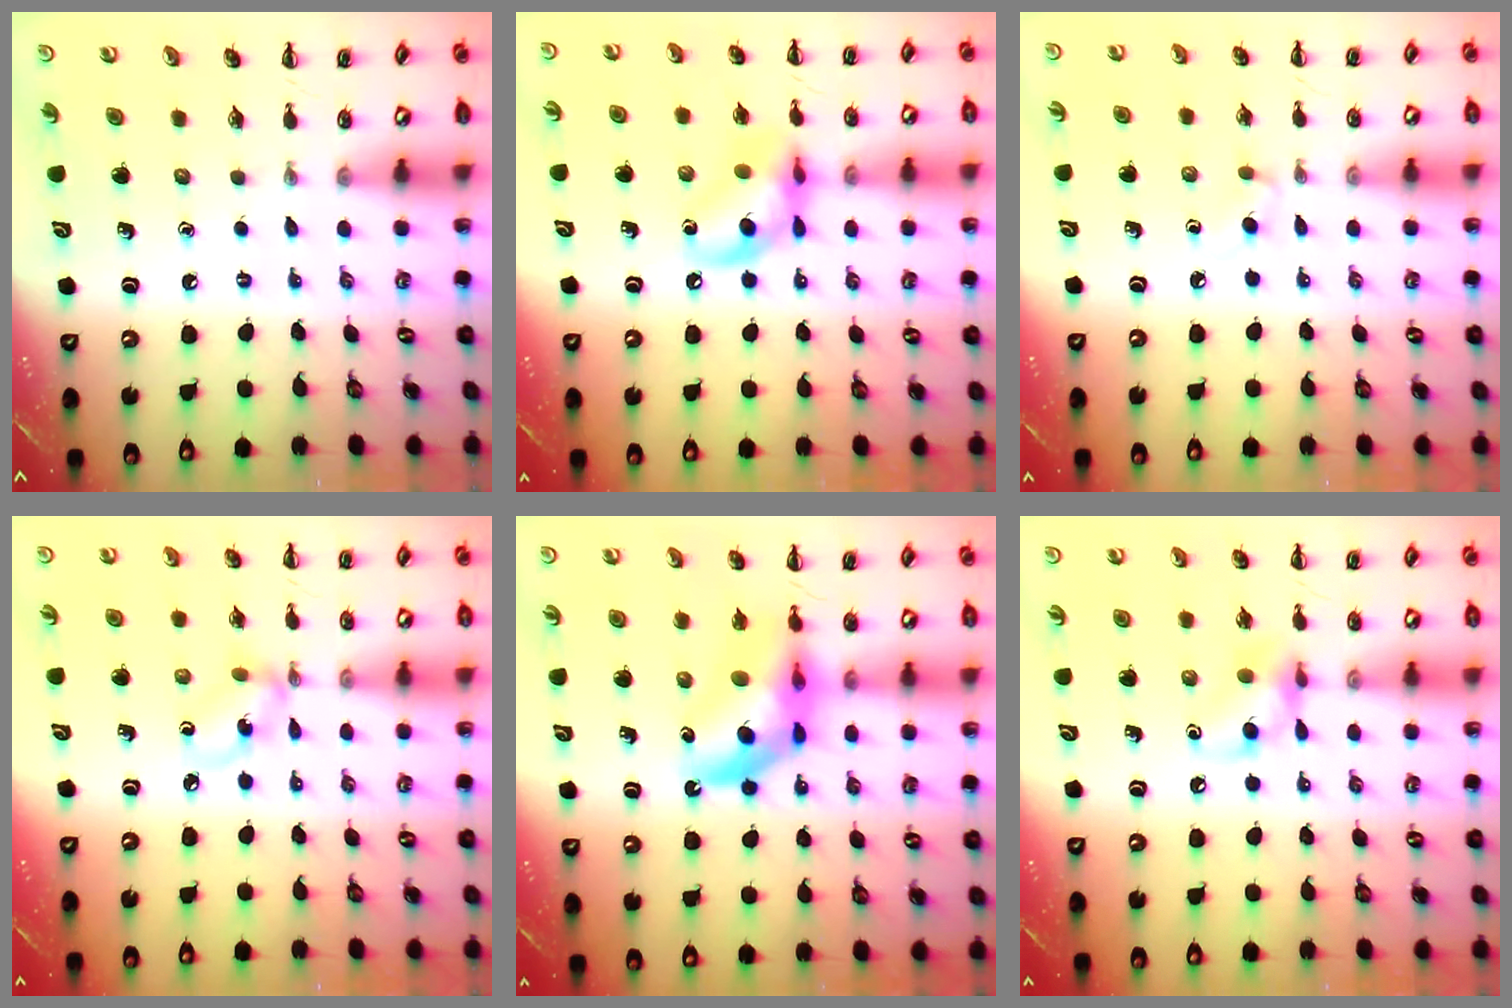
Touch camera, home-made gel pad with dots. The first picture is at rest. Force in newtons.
{"total": 12.6, "press": 12.4, "slide": 2.2}
{"total": 1.9, "press": 1.6, "slide": 1.0}
{"total": 4.4, "press": 4.3, "slide": 0.8}
{"total": 10.1, "press": 9.5, "slide": 3.3}
{"total": 9.2, "press": 9.1, "slide": 1.2}